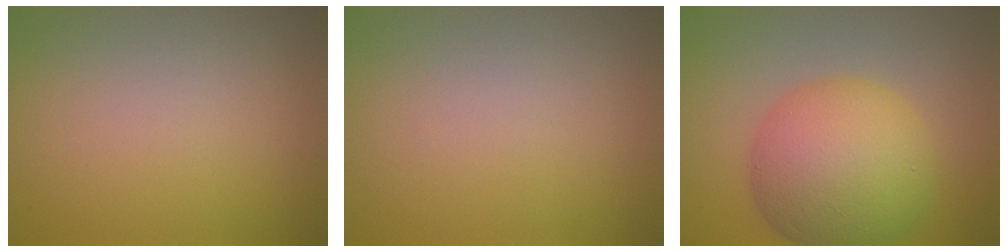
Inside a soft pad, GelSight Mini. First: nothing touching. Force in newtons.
{"total": 0.0}
{"total": 10.0, "press": 10.0, "slide": 0.1}